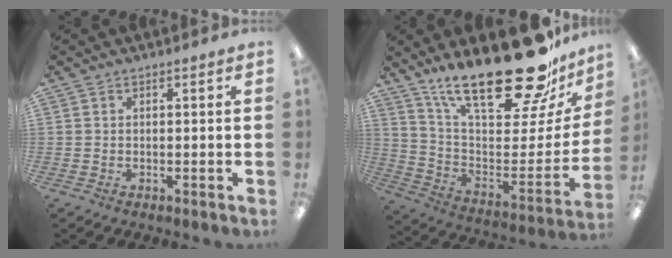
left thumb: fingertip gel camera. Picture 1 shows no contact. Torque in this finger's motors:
{"motor_torque": [3.00, 1.40, 1.49, -1.28, 0.13]}